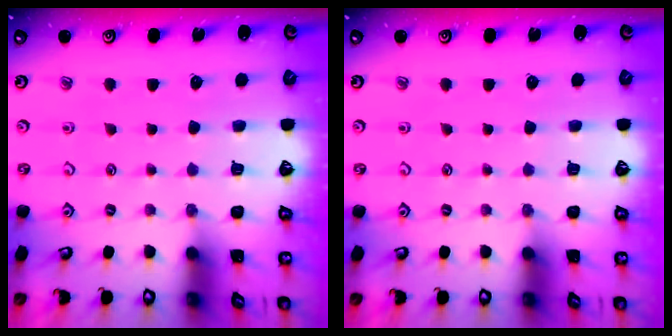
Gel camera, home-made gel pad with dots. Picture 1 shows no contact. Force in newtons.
{"total": 0.0}